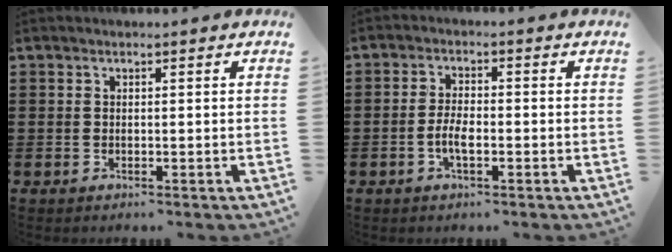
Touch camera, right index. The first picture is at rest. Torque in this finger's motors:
{"motor_torque": [1.07, 1.07, 0.07, 0.04]}